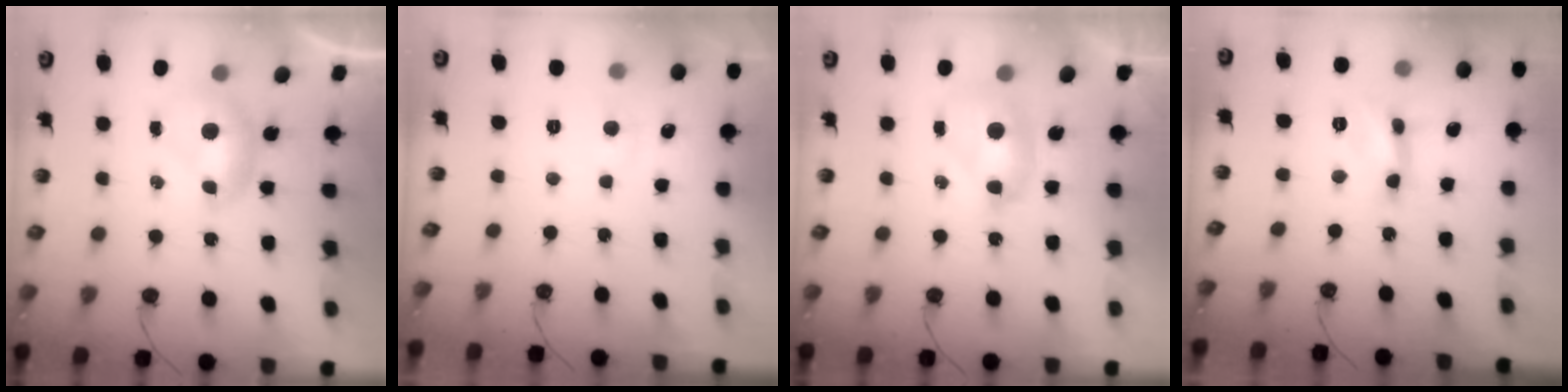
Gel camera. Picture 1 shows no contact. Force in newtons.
{"total": 0.6, "press": 0.2, "slide": 0.5}
{"total": 2.7, "press": 2.7, "slide": 0.1}
{"total": 3.4, "press": 3.4, "slide": 0.2}